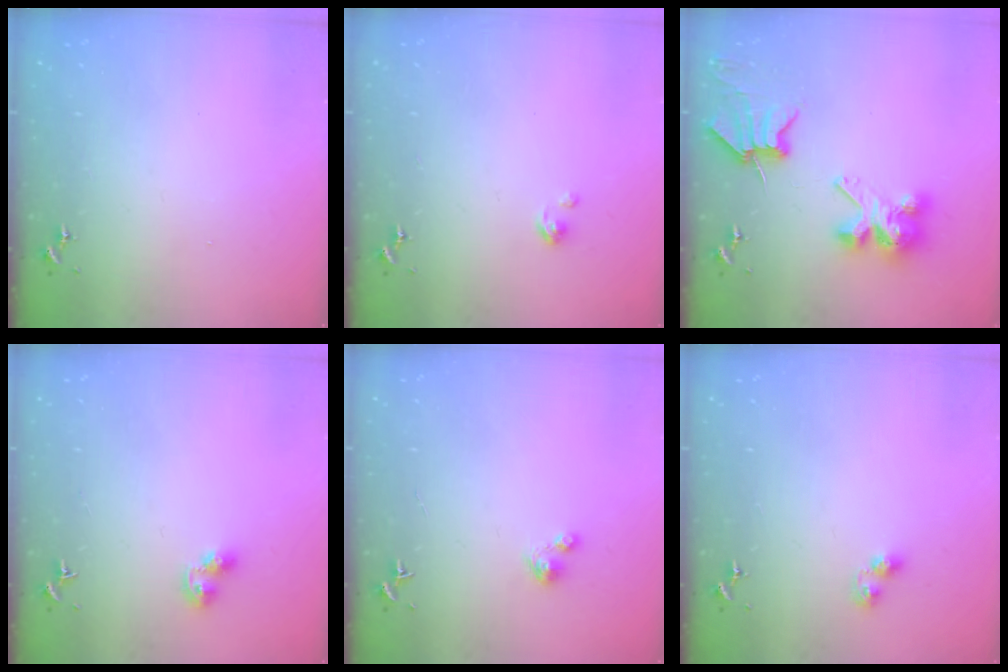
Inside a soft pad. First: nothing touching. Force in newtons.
{"total": 3.0, "press": 3.0, "slide": 0.3}
{"total": 9.0, "press": 9.0, "slide": 1.0}
{"total": 6.9, "press": 6.9, "slide": 0.8}
{"total": 3.0, "press": 3.0, "slide": 0.2}
{"total": 5.1, "press": 5.1, "slide": 0.4}